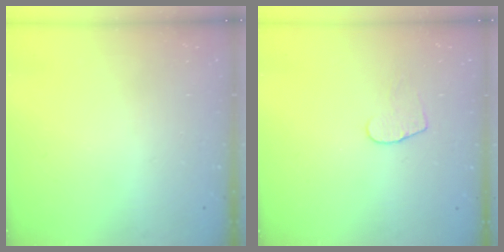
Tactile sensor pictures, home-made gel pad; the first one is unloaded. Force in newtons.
{"total": 5.0, "press": 5.0, "slide": 0.4}